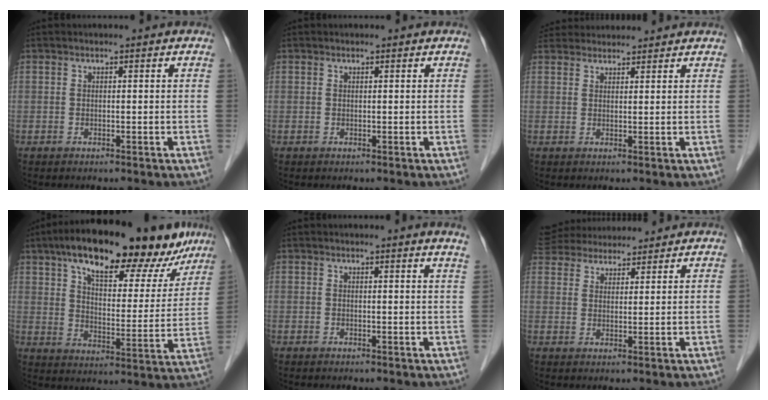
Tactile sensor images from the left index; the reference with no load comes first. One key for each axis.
{"total": 0.0}
{"total": 7.5, "fx": 7.2, "fy": 1.5, "fz": 1.2, "tx": -0.021, "ty": 0.039, "tz": 0.114}
{"total": 22.6, "fx": 16.3, "fy": 7.4, "fz": 13.8, "tx": -0.194, "ty": 0.032, "tz": 0.229}
{"total": 2.6, "fx": 2.3, "fy": -0.6, "fz": 1.0, "tx": -0.018, "ty": -0.013, "tz": 0.013}
{"total": 12.1, "fx": 11.1, "fy": 3.0, "fz": 3.6, "tx": -0.071, "ty": 0.047, "tz": 0.182}